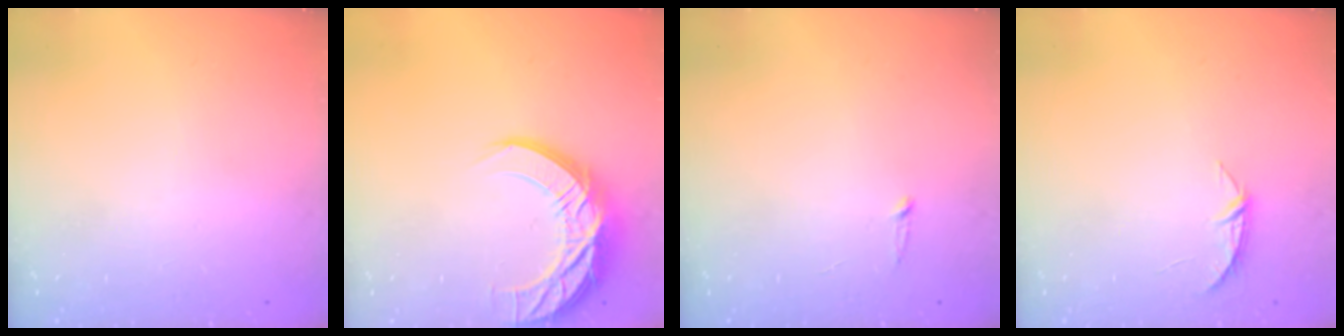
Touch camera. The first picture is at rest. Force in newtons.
{"total": 13.7, "press": 13.7, "slide": 0.9}
{"total": 2.5, "press": 2.5, "slide": 0.2}
{"total": 4.2, "press": 4.2, "slide": 0.5}